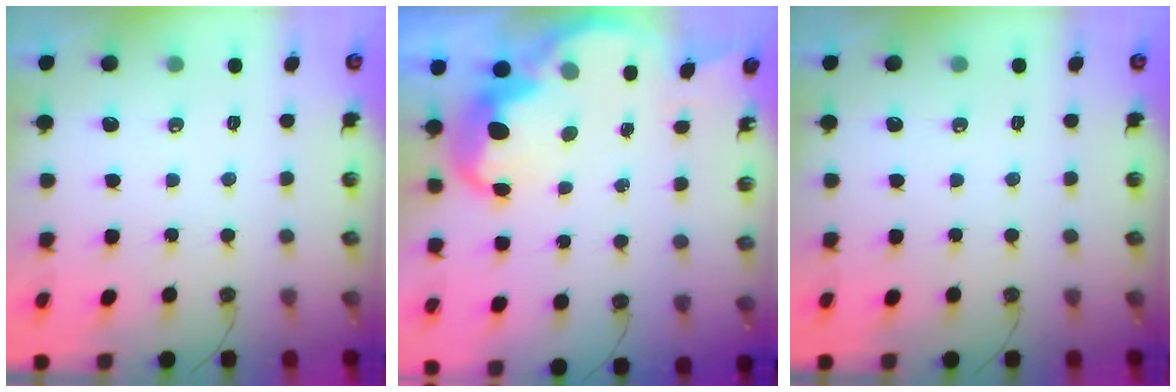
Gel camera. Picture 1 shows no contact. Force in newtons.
{"total": 5.7, "press": 5.7, "slide": 0.2}
{"total": 0.0}